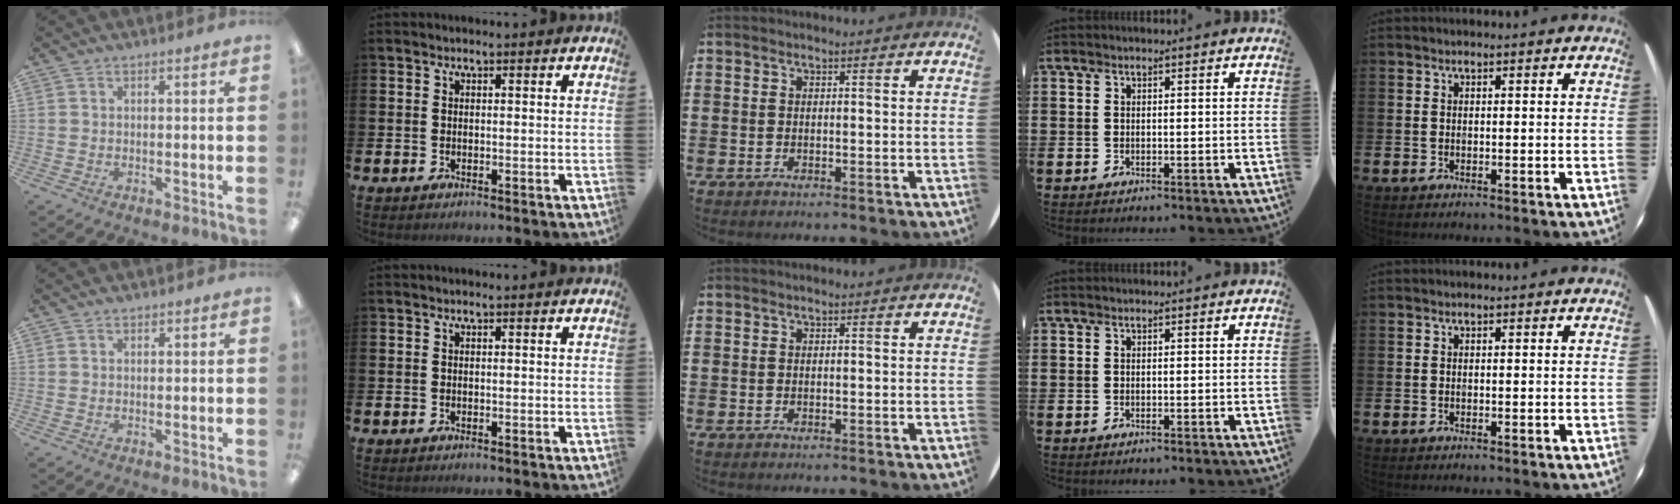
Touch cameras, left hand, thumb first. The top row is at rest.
{"thumb": {"total": 0.7, "force": [0.6, 0.3, 0.2], "torque": [-0.004, 0.000, 0.012]}}